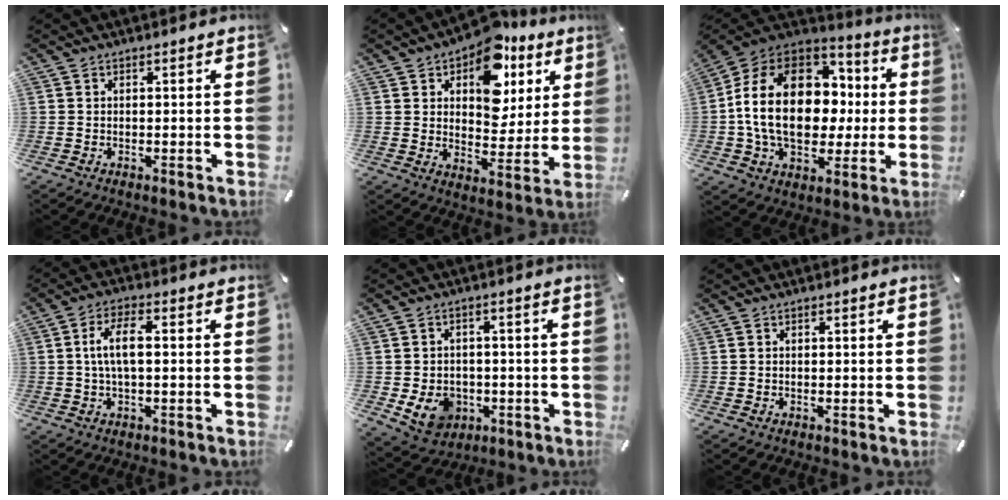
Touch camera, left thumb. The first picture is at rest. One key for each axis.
{"total": 14.5, "fx": 7.6, "fy": 9.4, "fz": 8.1, "tx": -0.110, "ty": -0.048, "tz": 0.132}
{"total": 23.0, "fx": 0.4, "fy": 16.8, "fz": 15.8, "tx": -0.315, "ty": 0.009, "tz": 0.015}
{"total": 7.3, "fx": 0.3, "fy": 3.0, "fz": 6.7, "tx": -0.137, "ty": 0.008, "tz": 0.001}
{"total": 8.4, "fx": -2.4, "fy": 7.1, "fz": 3.8, "tx": -0.075, "ty": 0.008, "tz": -0.044}
{"total": 0.0}